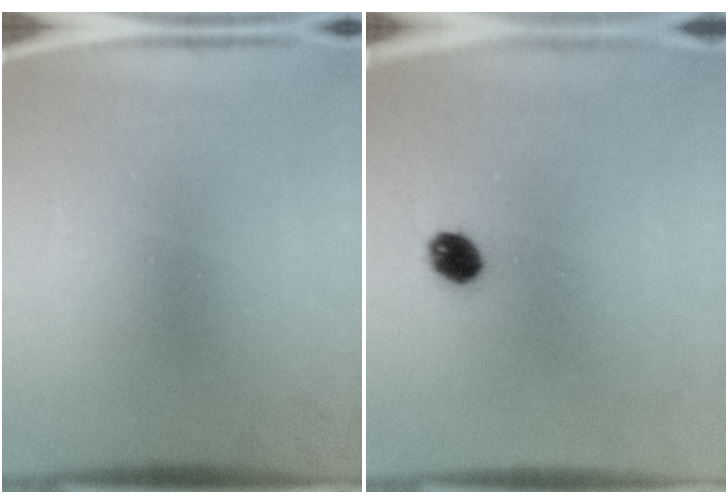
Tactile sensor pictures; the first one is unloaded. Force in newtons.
{"total": 4.2}